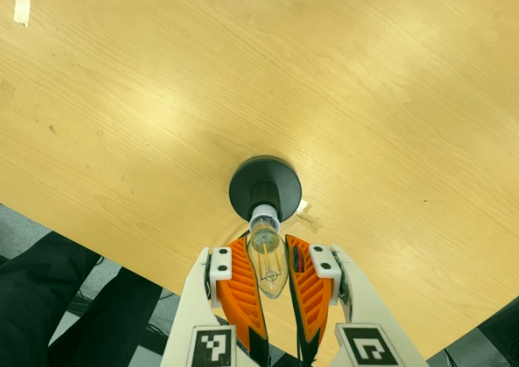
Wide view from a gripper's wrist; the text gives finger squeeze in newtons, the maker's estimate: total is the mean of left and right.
{"total": 20.4, "left": 25.4, "right": 15.4}